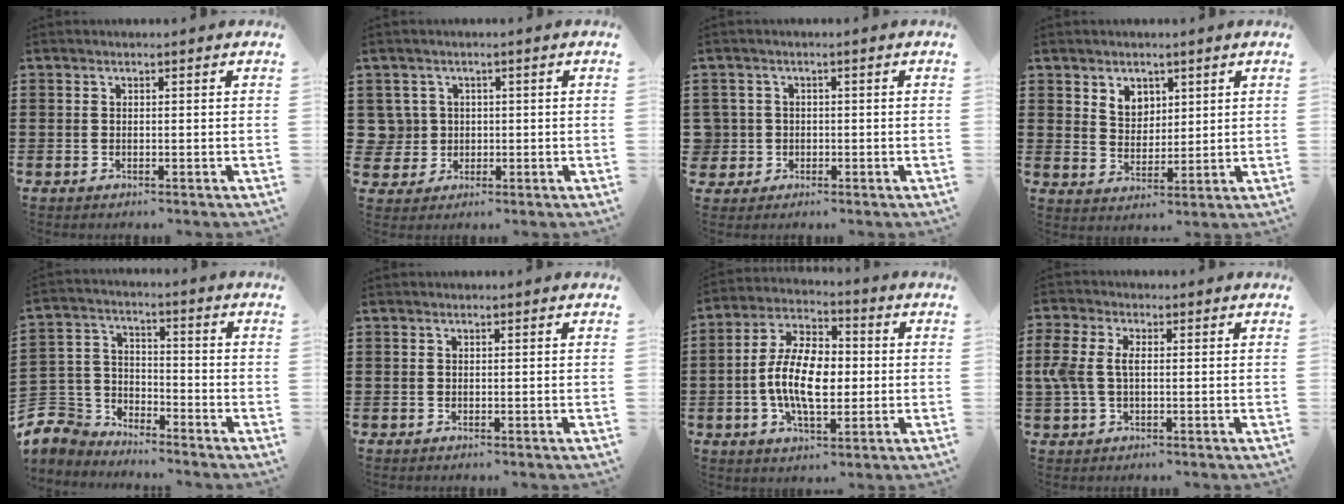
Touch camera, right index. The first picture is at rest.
{"total": 3.9, "force": [0.4, 3.8, 0.5], "torque": [-0.036, 0.011, 0.004]}
{"total": 2.7, "force": [-0.3, 2.7, 0.2], "torque": [-0.026, 0.006, -0.014]}
{"total": 4.2, "force": [2.8, 3.1, 0.9], "torque": [-0.031, 0.009, 0.051]}
{"total": 5.7, "force": [-4.9, 3.0, 0.0], "torque": [-0.042, -0.002, -0.109]}
{"total": 0.0}
{"total": 10.2, "force": [-1.2, 5.4, 8.6], "torque": [-0.193, 0.005, -0.028]}
{"total": 4.8, "force": [0.1, 2.8, 3.9], "torque": [-0.108, -0.003, -0.008]}